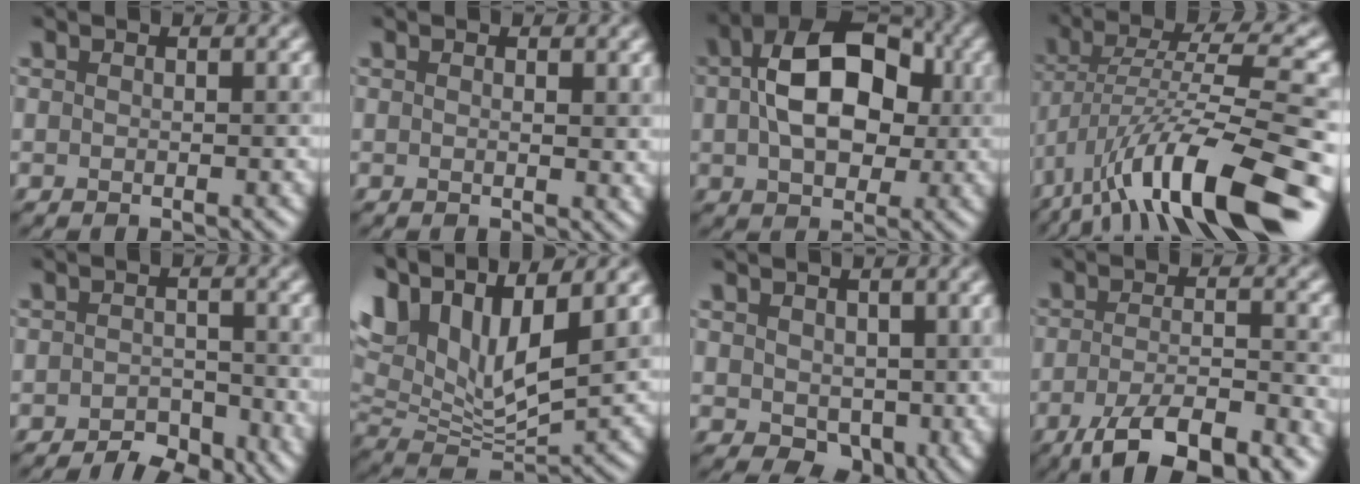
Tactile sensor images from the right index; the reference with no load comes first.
{"total": 1.2, "force": [0.5, 0.3, 1.1], "torque": [-0.015, -0.003, 0.008]}
{"total": 10.4, "force": [1.3, 6.6, 7.9], "torque": [-0.132, 0.015, 0.016]}
{"total": 12.9, "force": [-6.8, 3.4, 10.5], "torque": [-0.183, 0.018, -0.115]}
{"total": 3.3, "force": [-2.0, 1.7, 1.9], "torque": [-0.024, 0.000, -0.030]}
{"total": 12.5, "force": [6.0, 5.5, 9.6], "torque": [-0.213, 0.020, 0.106]}
{"total": 5.7, "force": [0.8, 4.0, 4.0], "torque": [-0.070, -0.019, 0.024]}
{"total": 7.0, "force": [-4.3, 2.0, 5.2], "torque": [-0.095, -0.004, -0.078]}